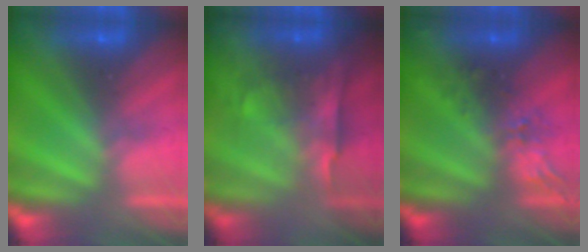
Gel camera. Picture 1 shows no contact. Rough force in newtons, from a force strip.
{"total": 7.6}
{"total": 2.6}